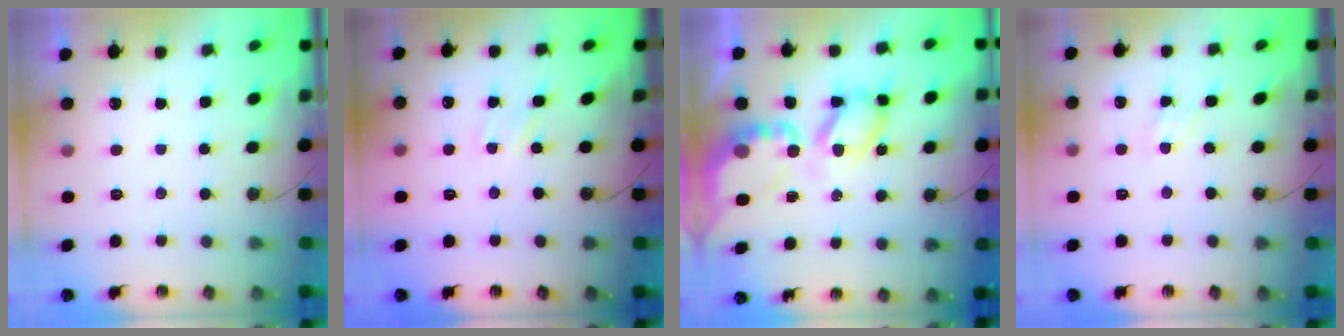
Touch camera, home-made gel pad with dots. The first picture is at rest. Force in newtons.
{"total": 1.5, "press": 1.4, "slide": 0.3}
{"total": 13.0, "press": 12.9, "slide": 1.0}
{"total": 3.0, "press": 3.0, "slide": 0.2}